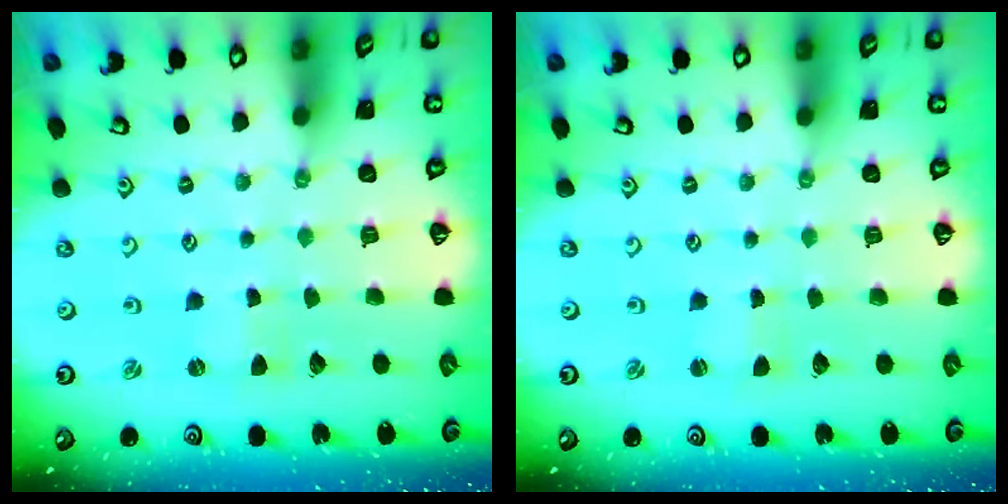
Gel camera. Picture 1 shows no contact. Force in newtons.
{"total": 0.7, "press": 0.7, "slide": 0.1}